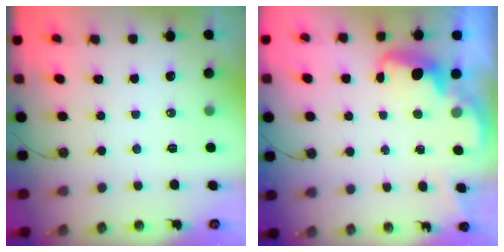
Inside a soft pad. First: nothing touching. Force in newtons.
{"total": 2.6, "press": 2.5, "slide": 0.8}